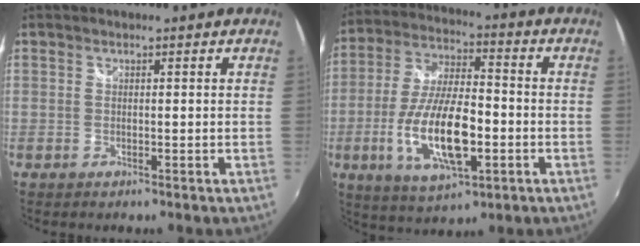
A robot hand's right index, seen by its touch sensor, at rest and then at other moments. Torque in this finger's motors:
{"motor_torque": [1.33, -0.81, 1.05, 0.21]}